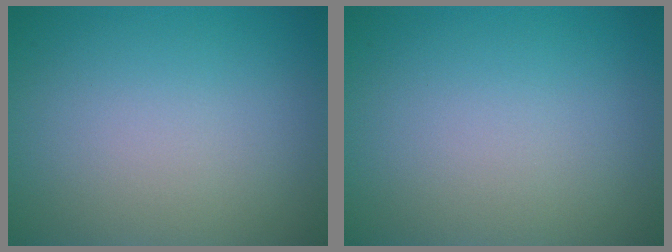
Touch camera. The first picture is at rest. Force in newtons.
{"total": 0.0}